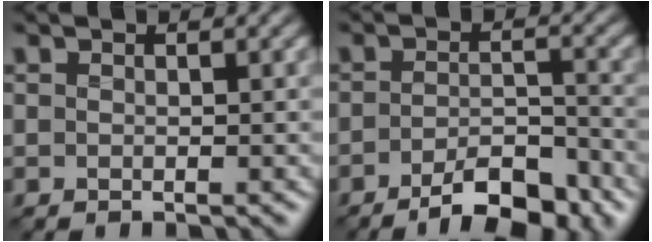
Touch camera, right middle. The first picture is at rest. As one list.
[{"total": 6.4, "force": [-4.4, 1.8, 4.2], "torque": [-0.067, 0.001, -0.071]}]